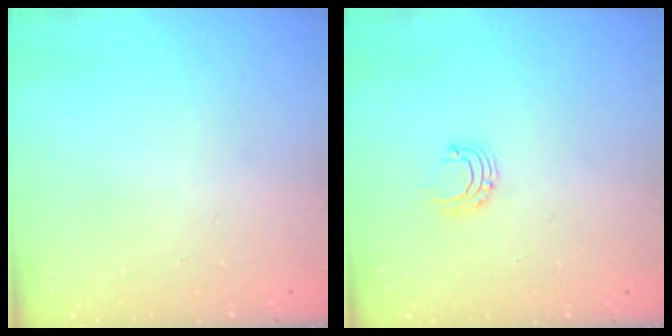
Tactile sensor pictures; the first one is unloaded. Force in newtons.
{"total": 5.1, "press": 5.1, "slide": 0.4}